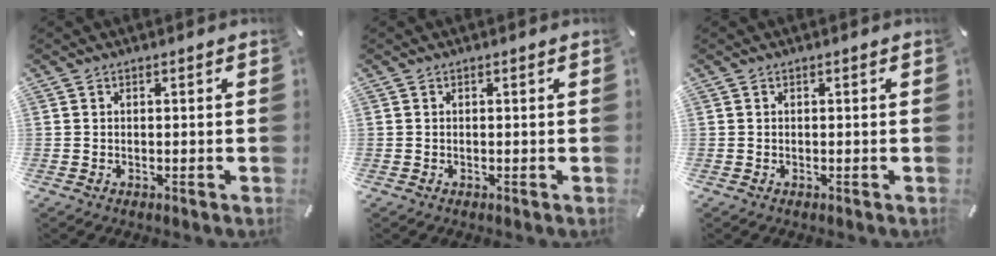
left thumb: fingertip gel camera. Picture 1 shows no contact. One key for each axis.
{"total": 0.0}
{"total": 0.0}